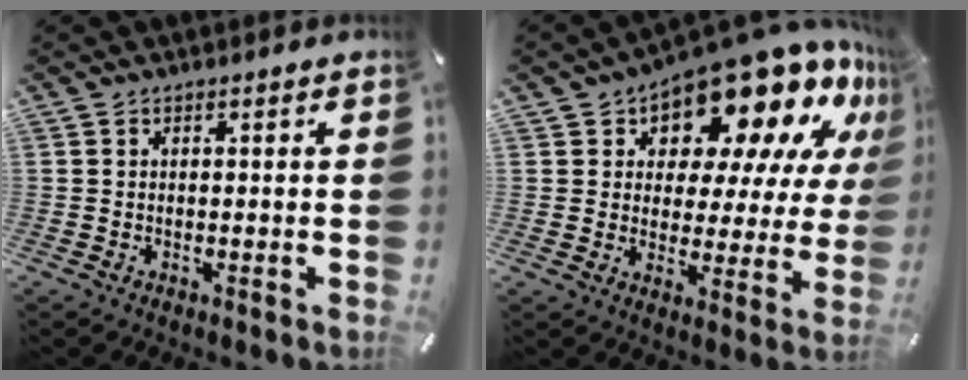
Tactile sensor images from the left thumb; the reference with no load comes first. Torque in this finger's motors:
{"motor_torque": [2.50, 2.51, 1.67, -1.10, 0.14]}